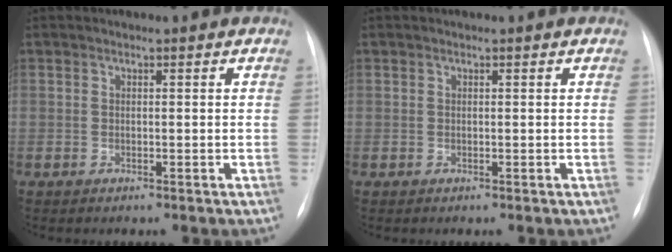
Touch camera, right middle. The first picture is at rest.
{"total": 0.0}